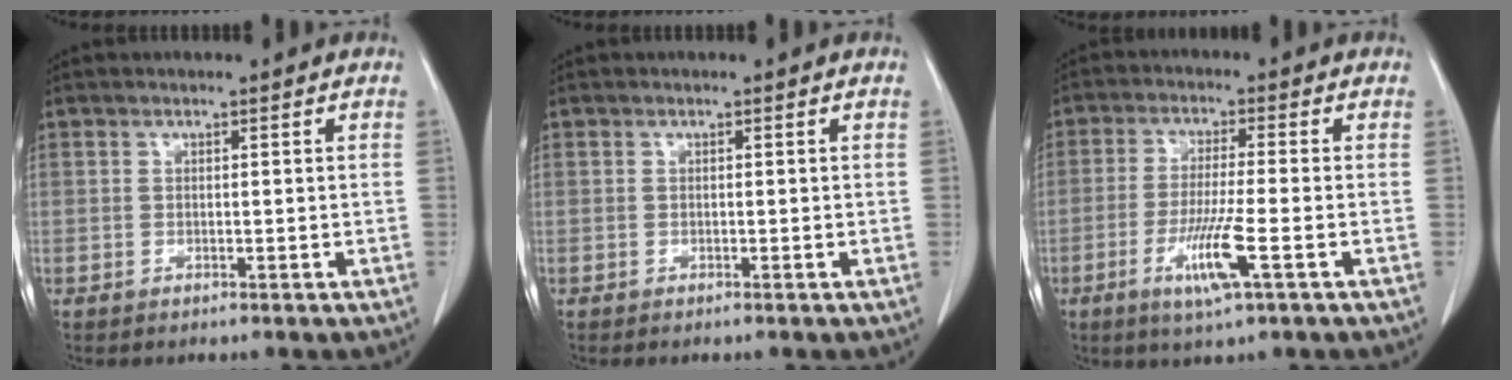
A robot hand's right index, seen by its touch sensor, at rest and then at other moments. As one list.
[{"total": 0.0}, {"total": 8.0, "force": [-3.1, -0.2, 7.3], "torque": [-0.141, -0.020, -0.058]}]